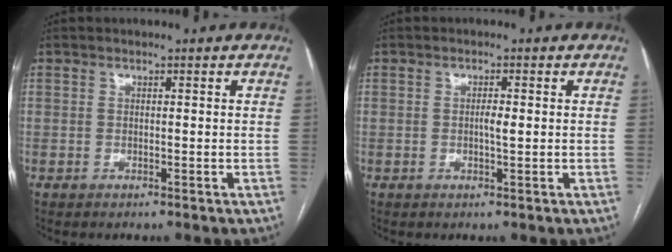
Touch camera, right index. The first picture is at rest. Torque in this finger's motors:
{"motor_torque": [0.00, 0.00, 0.00, 0.03]}